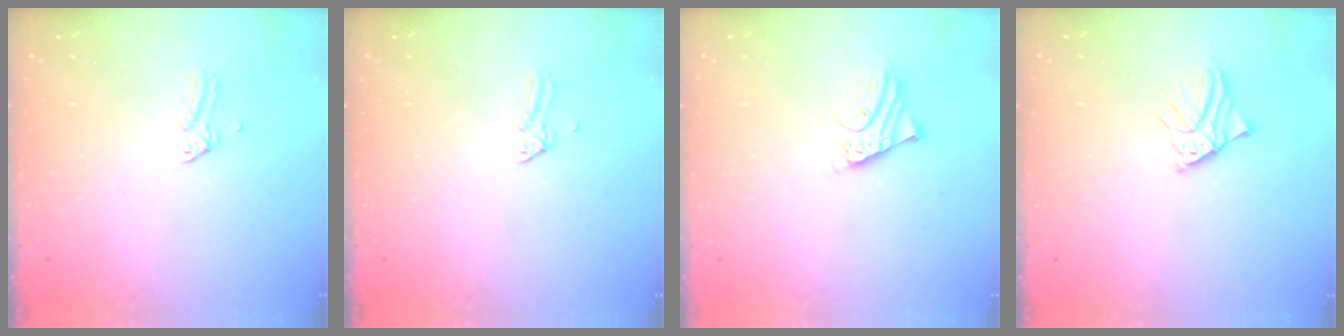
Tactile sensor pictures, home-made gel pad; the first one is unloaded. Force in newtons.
{"total": 0.0}
{"total": 3.5, "press": 3.5, "slide": 0.3}
{"total": 2.9, "press": 2.9, "slide": 0.2}